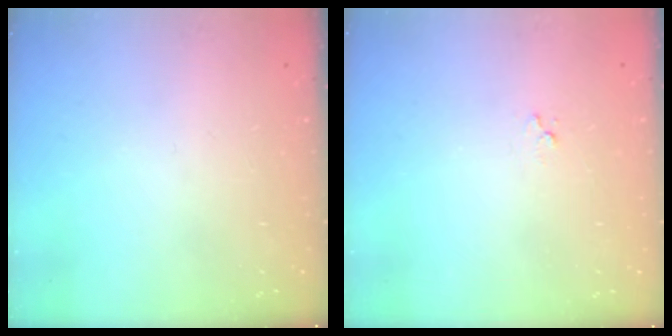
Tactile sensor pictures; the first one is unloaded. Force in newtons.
{"total": 3.0, "press": 3.0, "slide": 0.2}